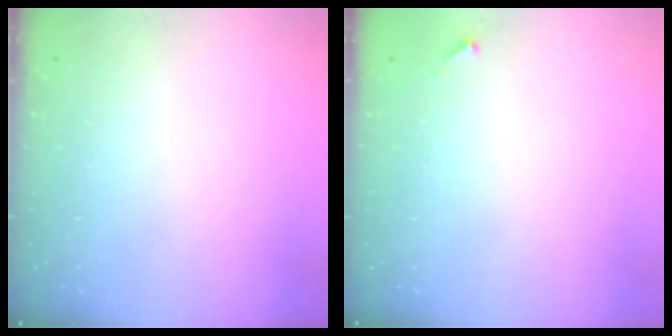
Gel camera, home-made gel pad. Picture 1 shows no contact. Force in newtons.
{"total": 2.8, "press": 2.8, "slide": 0.1}